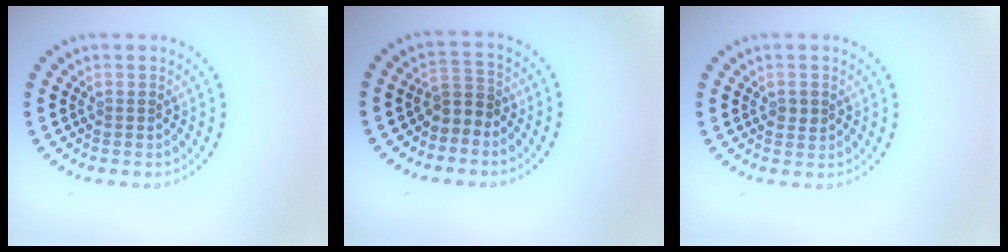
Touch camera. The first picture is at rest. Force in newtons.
{"total": 2.1, "press": 1.7, "slide": 1.2}
{"total": 1.3, "press": 1.3, "slide": 0.2}